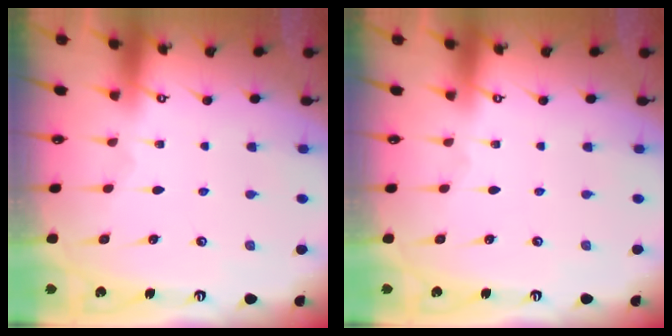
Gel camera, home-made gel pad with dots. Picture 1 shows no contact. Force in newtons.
{"total": 0.0}